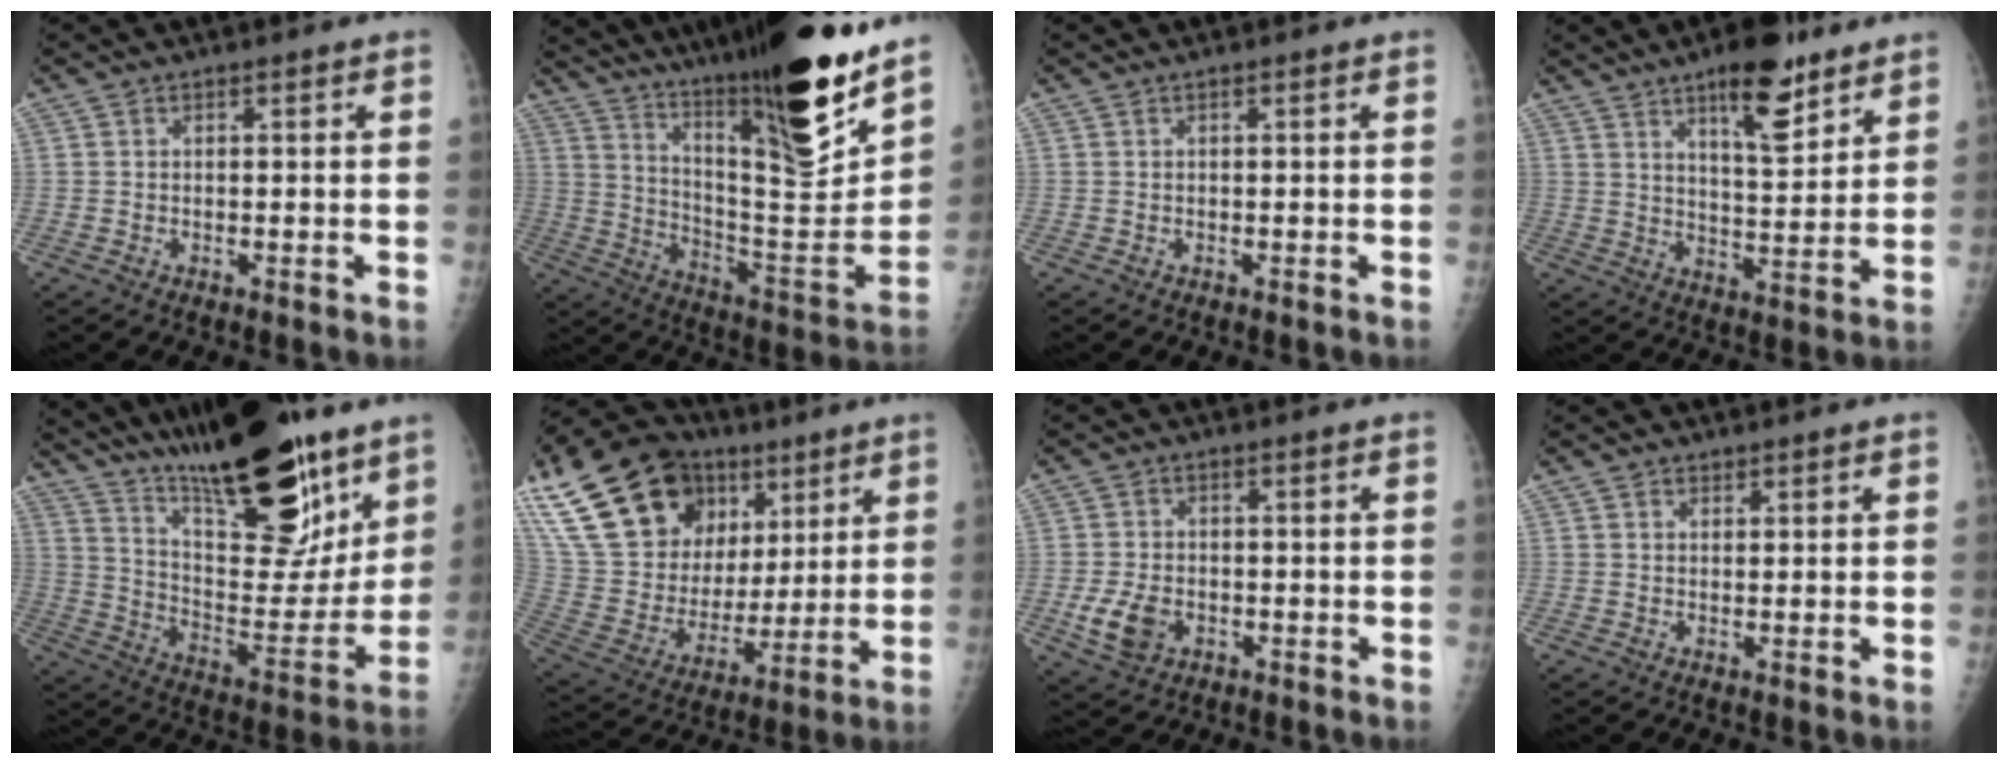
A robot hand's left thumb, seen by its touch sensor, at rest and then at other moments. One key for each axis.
{"total": 30.2, "fx": 21.6, "fy": 4.7, "fz": 20.5, "tx": -0.297, "ty": -0.101, "tz": 0.343}
{"total": 0.0}
{"total": 12.3, "fx": 7.8, "fy": 4.2, "fz": 8.6, "tx": -0.106, "ty": -0.048, "tz": 0.120}
{"total": 28.5, "fx": 19.9, "fy": 8.9, "fz": 18.3, "tx": -0.257, "ty": -0.084, "tz": 0.323}
{"total": 31.4, "fx": 15.8, "fy": 20.3, "fz": 18.0, "tx": -0.345, "ty": 0.023, "tz": 0.296}
{"total": 6.2, "fx": -1.8, "fy": 4.5, "fz": 3.9, "tx": -0.073, "ty": 0.001, "tz": -0.029}
{"total": 1.2, "fx": 0.7, "fy": 1.0, "fz": 0.1, "tx": 0.011, "ty": -0.003, "tz": 0.007}